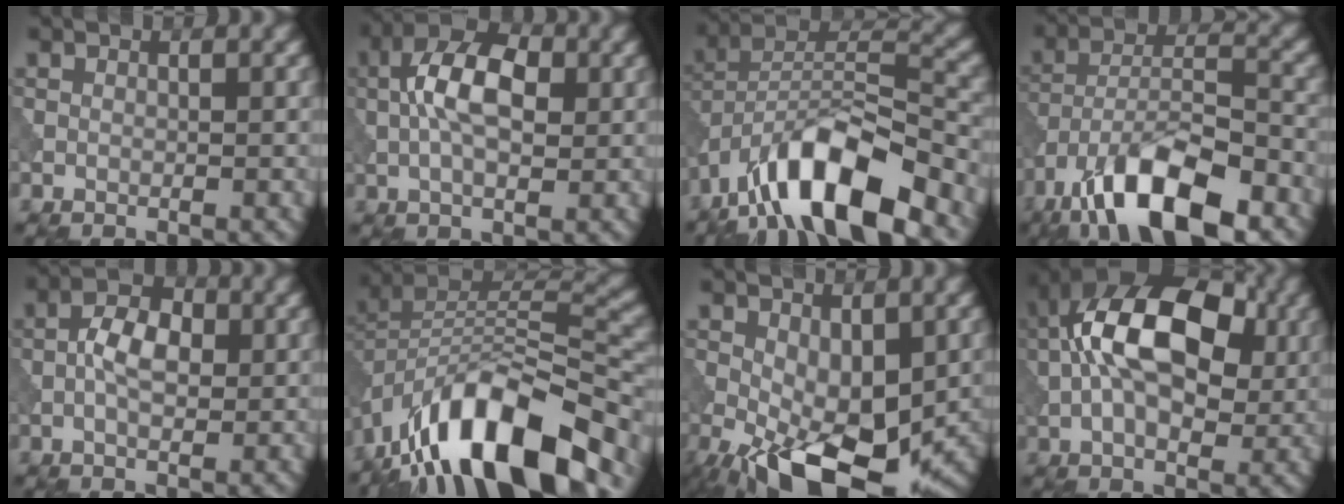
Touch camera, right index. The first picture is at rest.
{"total": 6.6, "force": [0.6, 3.4, 5.6], "torque": [-0.109, 0.011, 0.002]}
{"total": 12.1, "force": [-8.1, 3.9, 8.1], "torque": [-0.130, 0.012, -0.161]}
{"total": 11.8, "force": [-7.6, 4.0, 8.1], "torque": [-0.138, 0.007, -0.144]}
{"total": 3.9, "force": [-0.4, 2.1, 3.2], "torque": [-0.065, 0.004, -0.013]}
{"total": 14.5, "force": [-9.5, 5.7, 9.3], "torque": [-0.152, 0.012, -0.167]}
{"total": 10.1, "force": [-3.1, 5.0, 8.2], "torque": [-0.147, -0.019, -0.045]}
{"total": 12.4, "force": [1.5, 7.2, 10.0], "torque": [-0.174, 0.019, 0.011]}